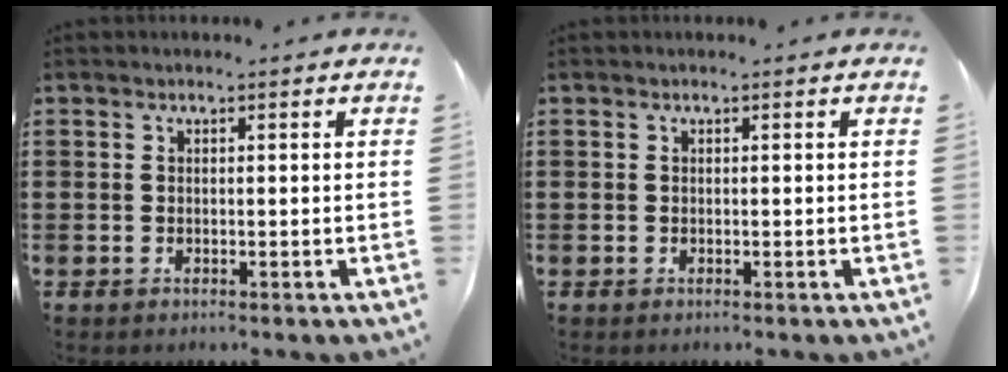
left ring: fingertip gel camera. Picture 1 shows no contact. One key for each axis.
{"total": 0.0}